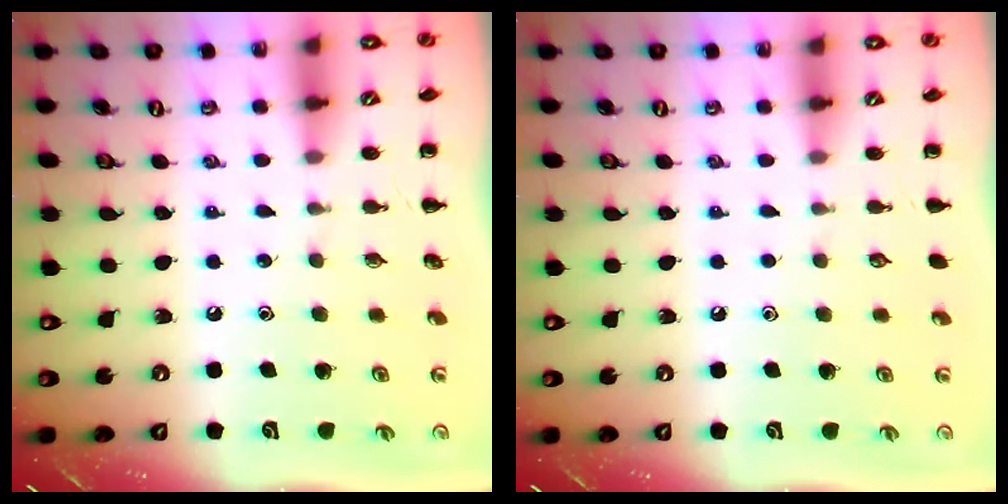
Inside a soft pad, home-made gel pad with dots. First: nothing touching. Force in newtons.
{"total": 0.0}